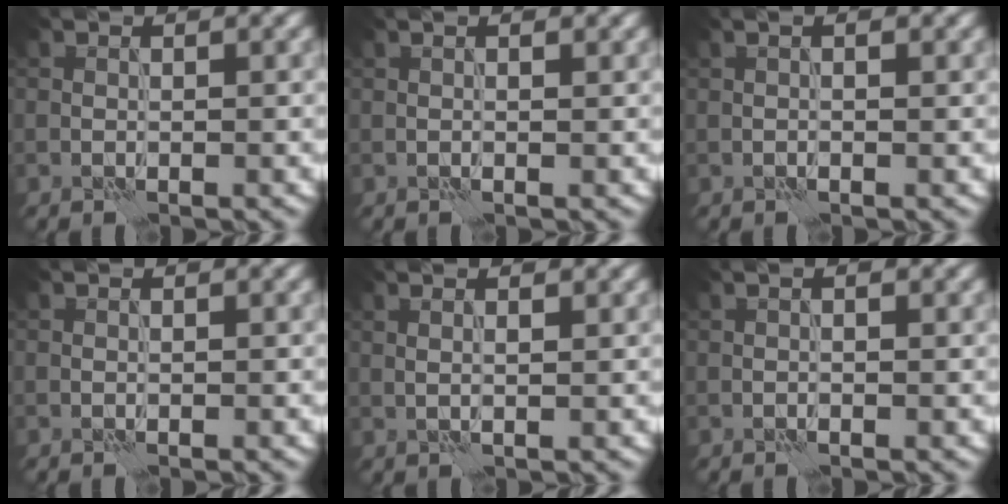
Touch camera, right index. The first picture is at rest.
{"total": 1.7, "force": [0.8, 0.5, 1.5], "torque": [-0.014, -0.004, 0.001]}
{"total": 1.8, "force": [0.7, 0.6, 1.6], "torque": [-0.016, -0.002, -0.001]}
{"total": 0.0}
{"total": 3.4, "force": [1.7, 1.4, 2.6], "torque": [-0.023, 0.024, 0.001]}
{"total": 1.5, "force": [0.5, 0.4, 1.3], "torque": [-0.015, -0.006, 0.001]}